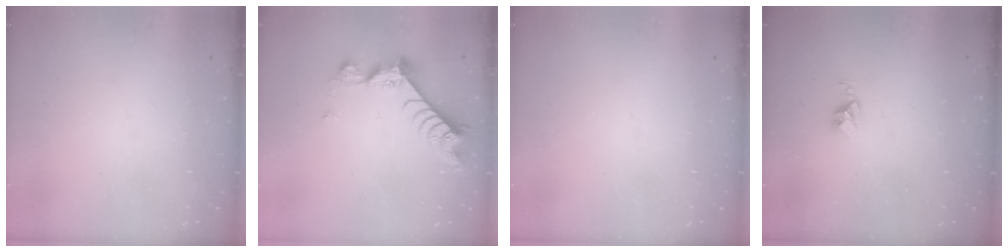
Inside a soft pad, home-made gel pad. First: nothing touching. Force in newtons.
{"total": 8.6, "press": 8.5, "slide": 0.7}
{"total": 0.0}
{"total": 2.8, "press": 2.7, "slide": 0.4}